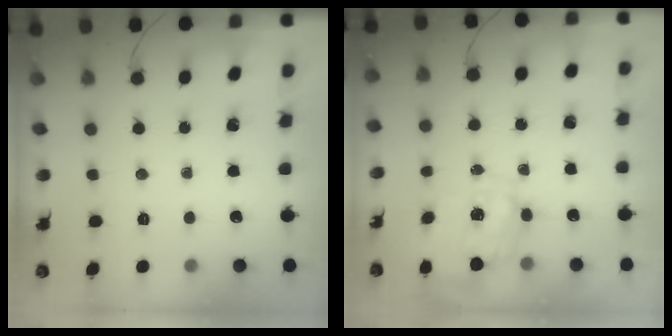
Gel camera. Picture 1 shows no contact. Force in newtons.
{"total": 2.8, "press": 2.7, "slide": 0.9}